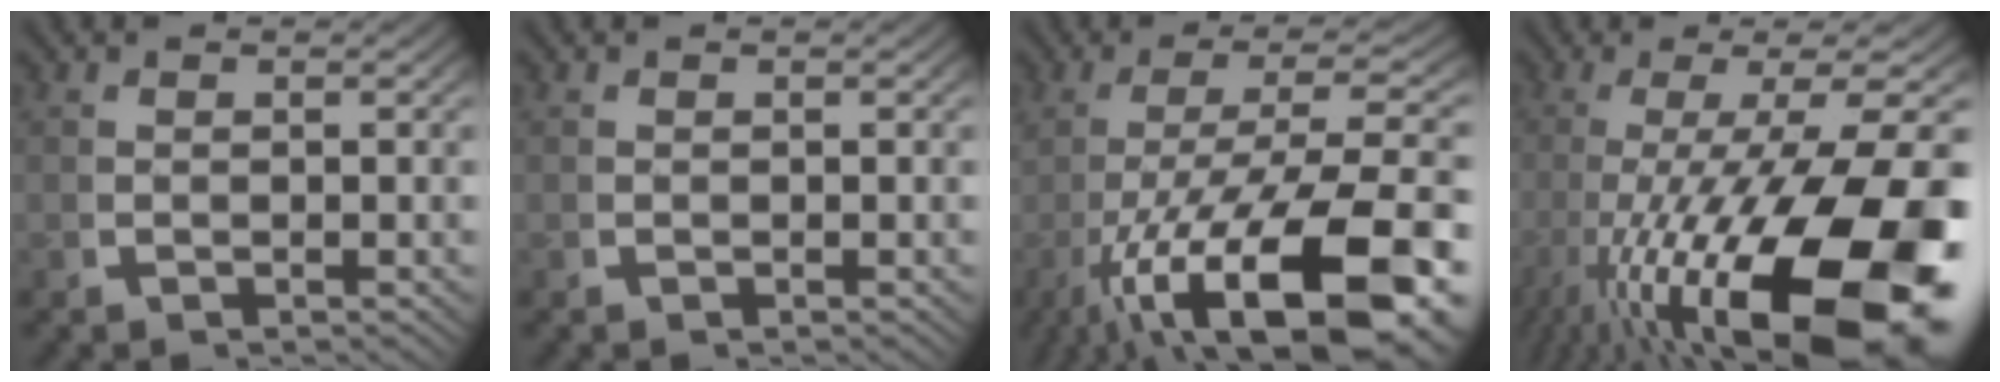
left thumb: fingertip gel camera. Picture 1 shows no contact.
{"total": 0.0}
{"total": 14.9, "force": [-4.5, 6.4, 12.6], "torque": [-0.232, -0.042, -0.036]}
{"total": 18.2, "force": [-4.7, 8.4, 15.5], "torque": [-0.283, -0.046, -0.027]}